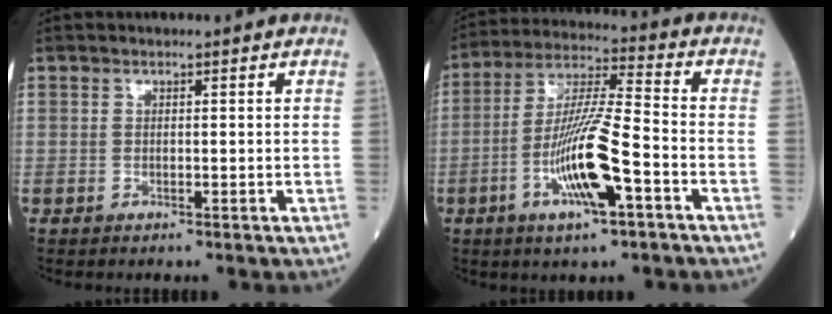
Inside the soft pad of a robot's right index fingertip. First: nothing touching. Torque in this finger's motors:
{"motor_torque": [0.56, -0.31, 0.33, 0.21]}